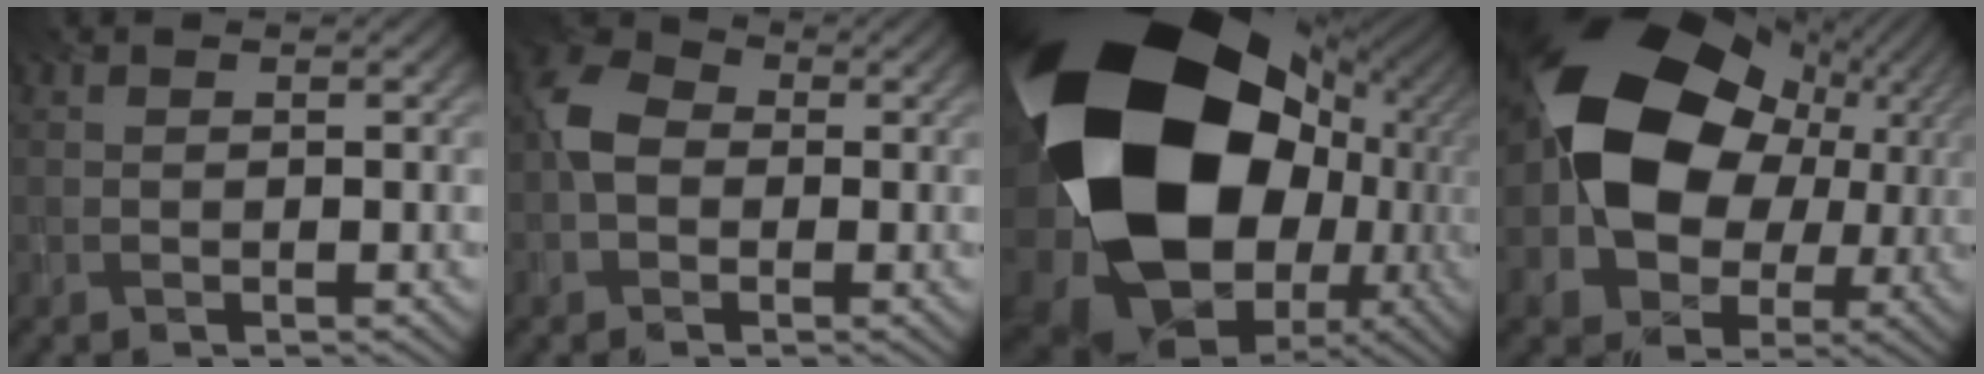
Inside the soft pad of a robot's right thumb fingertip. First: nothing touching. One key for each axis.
{"total": 5.1, "fx": -0.3, "fy": 4.0, "fz": 3.1, "tx": -0.068, "ty": 0.012, "tz": -0.018}
{"total": 23.2, "fx": 2.1, "fy": 17.1, "fz": 15.5, "tx": -0.335, "ty": -0.078, "tz": 0.083}
{"total": 18.4, "fx": 1.9, "fy": 13.6, "fz": 12.2, "tx": -0.241, "ty": -0.015, "tz": 0.050}